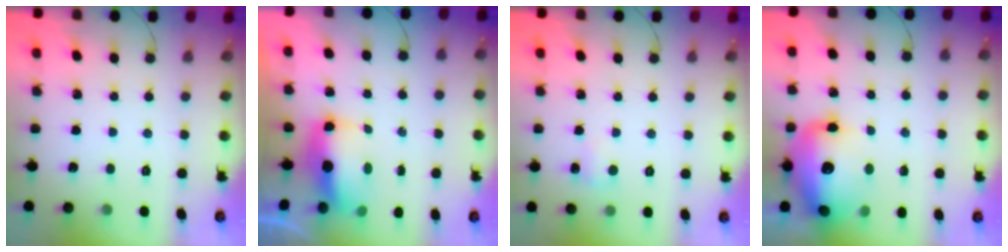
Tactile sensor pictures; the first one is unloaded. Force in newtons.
{"total": 8.2, "press": 8.1, "slide": 1.0}
{"total": 5.3, "press": 5.0, "slide": 1.5}
{"total": 18.2, "press": 17.7, "slide": 4.1}